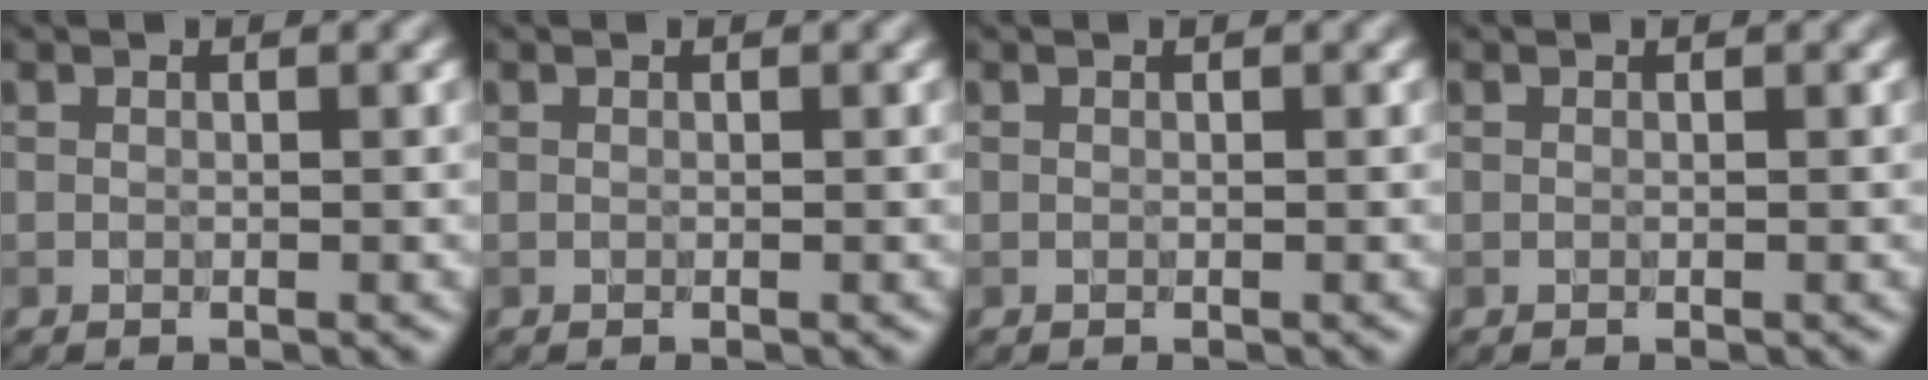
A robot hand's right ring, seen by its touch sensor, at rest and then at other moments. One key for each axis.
{"total": 0.0}
{"total": 0.0}
{"total": 0.0}